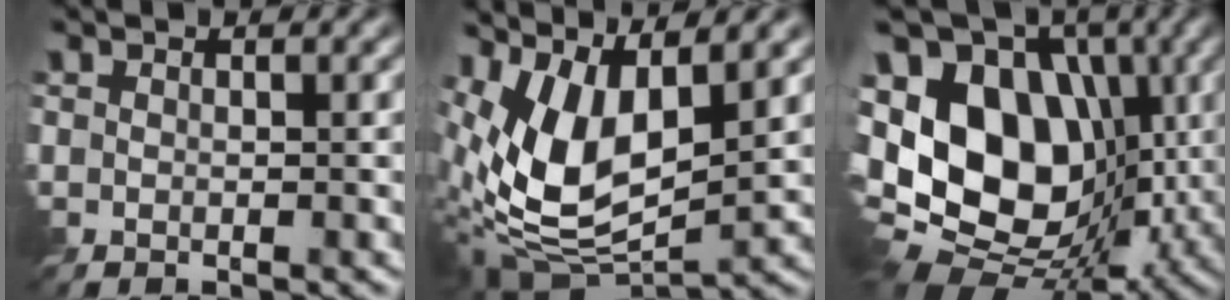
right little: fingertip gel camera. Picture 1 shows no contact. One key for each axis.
{"total": 9.9, "fx": 2.2, "fy": 4.8, "fz": 8.4, "tx": -0.179, "ty": -0.008, "tz": 0.039}
{"total": 14.9, "fx": -0.6, "fy": 10.5, "fz": 10.6, "tx": -0.204, "ty": -0.005, "tz": -0.023}